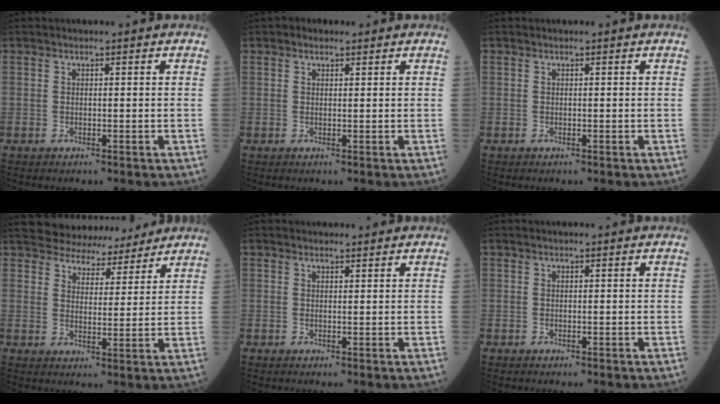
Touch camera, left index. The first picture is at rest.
{"total": 0.7, "force": [0.3, 0.6, 0.3], "torque": [-0.007, -0.002, 0.000]}
{"total": 0.0}
{"total": 11.4, "force": [10.6, 3.8, 2.2], "torque": [-0.020, 0.013, 0.146]}
{"total": 0.8, "force": [0.7, 0.3, 0.0], "torque": [-0.007, -0.001, 0.012]}
{"total": 0.0}